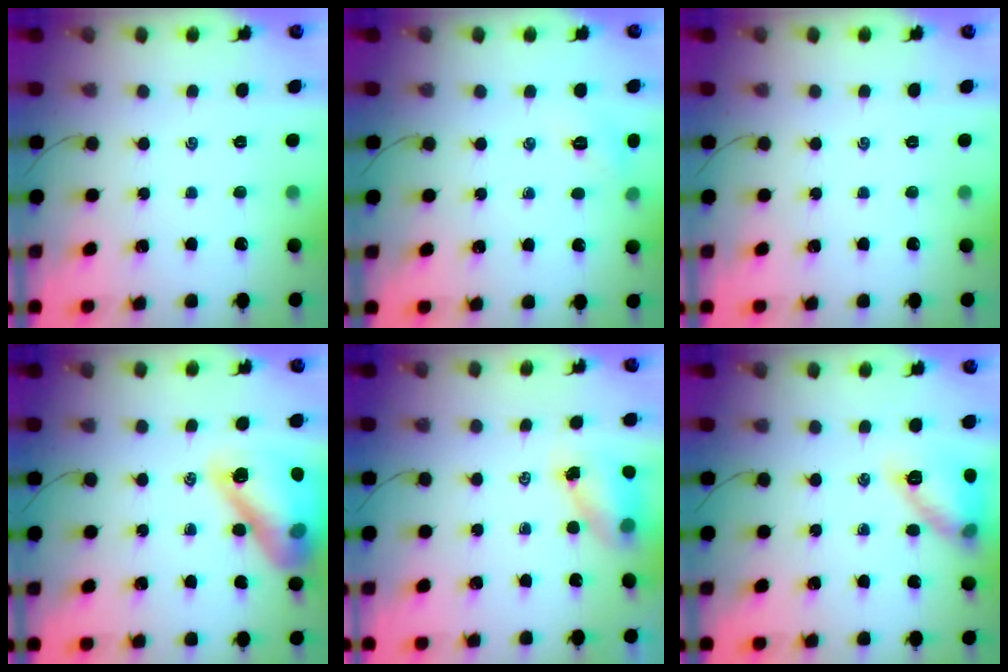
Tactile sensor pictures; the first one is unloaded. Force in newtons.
{"total": 6.1, "press": 5.9, "slide": 1.6}
{"total": 0.0}
{"total": 17.7, "press": 17.7, "slide": 1.6}
{"total": 5.9, "press": 5.9, "slide": 0.6}
{"total": 12.0, "press": 12.0, "slide": 0.5}